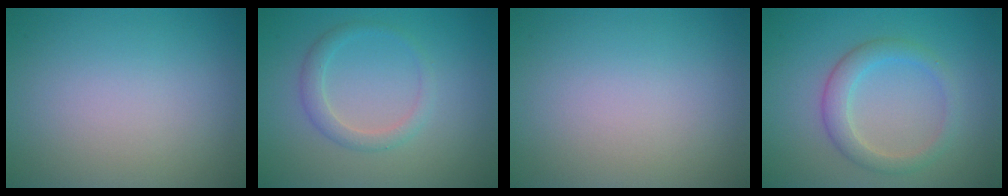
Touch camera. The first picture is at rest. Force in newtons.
{"total": 1.9, "press": 1.9, "slide": 0.2}
{"total": 0.0}
{"total": 2.8, "press": 2.8, "slide": 0.2}